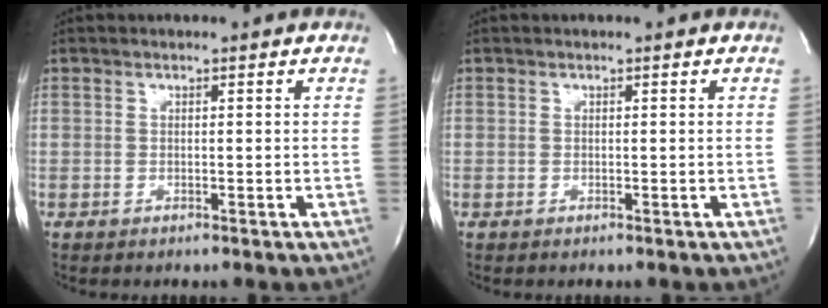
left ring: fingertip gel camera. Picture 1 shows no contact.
{"total": 0.0}